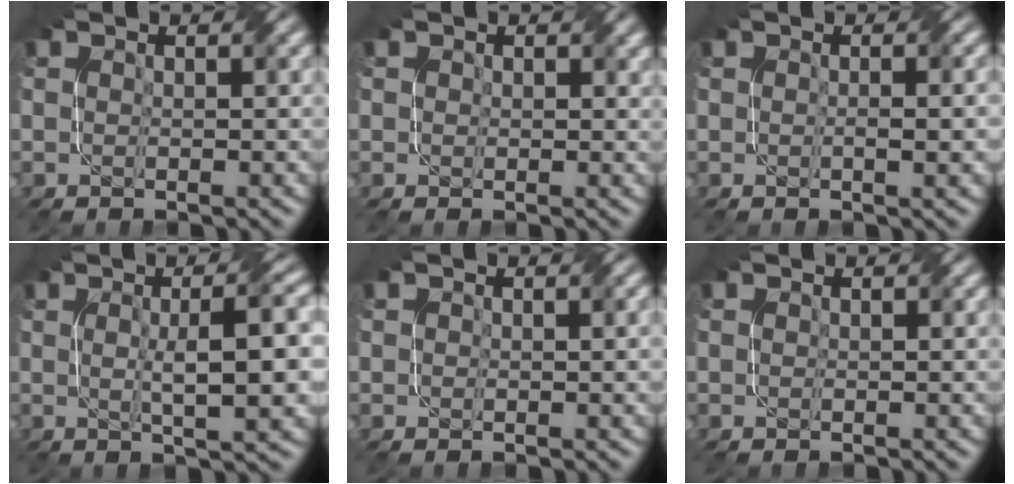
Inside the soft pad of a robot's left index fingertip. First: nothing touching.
{"total": 1.3, "force": [0.7, 1.0, 0.2], "torque": [-0.003, -0.003, 0.008]}
{"total": 1.6, "force": [-0.1, 0.3, 1.6], "torque": [-0.025, 0.000, -0.001]}
{"total": 7.0, "force": [0.5, 1.6, 6.8], "torque": [-0.092, 0.008, 0.010]}
{"total": 0.8, "force": [0.3, 0.5, 0.5], "torque": [-0.007, -0.001, 0.006]}
{"total": 0.0}